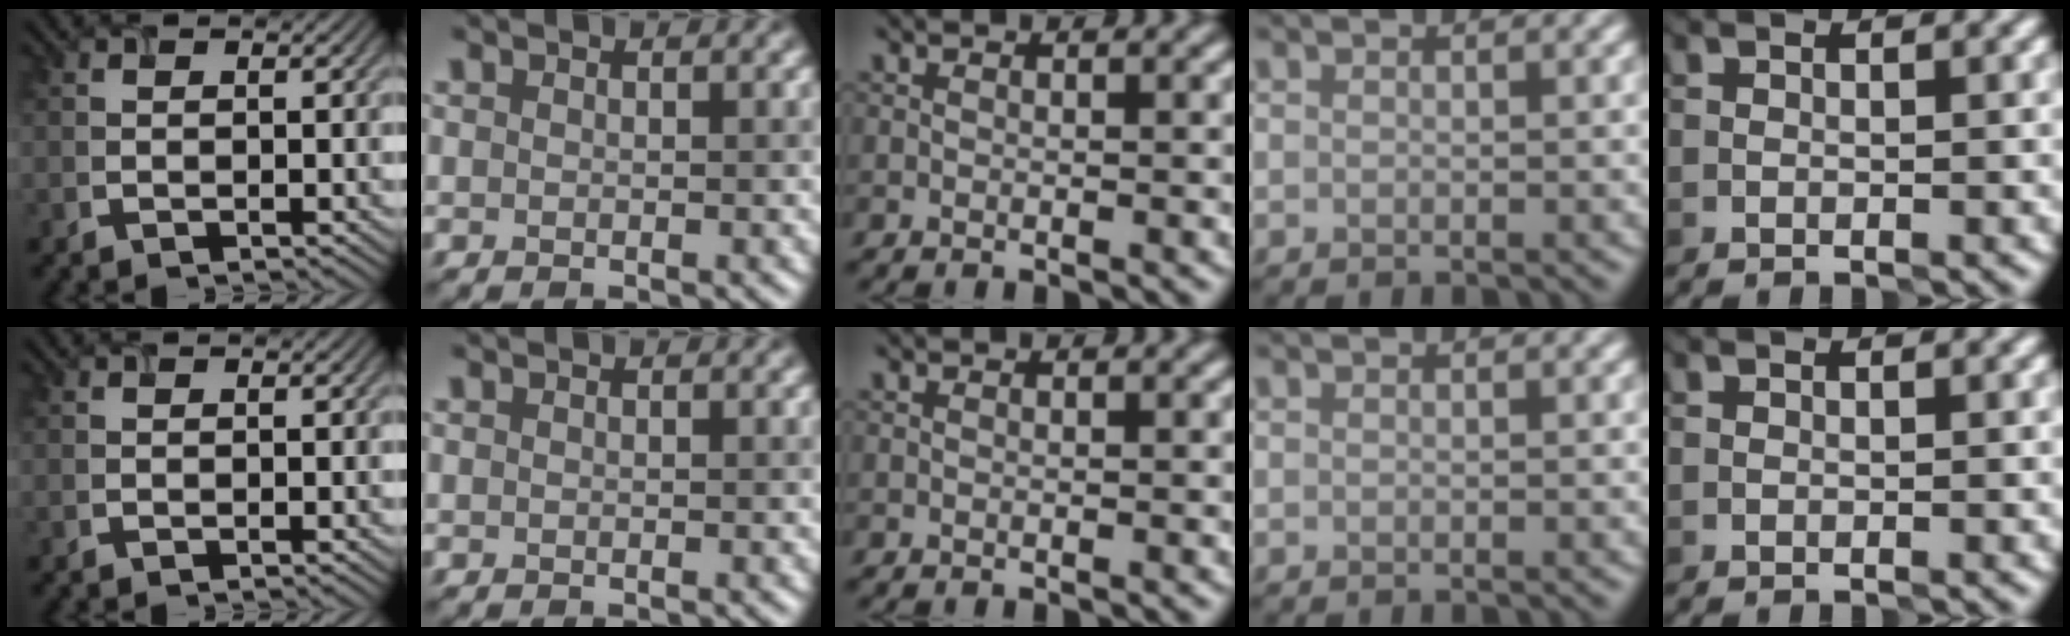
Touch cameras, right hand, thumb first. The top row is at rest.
{}